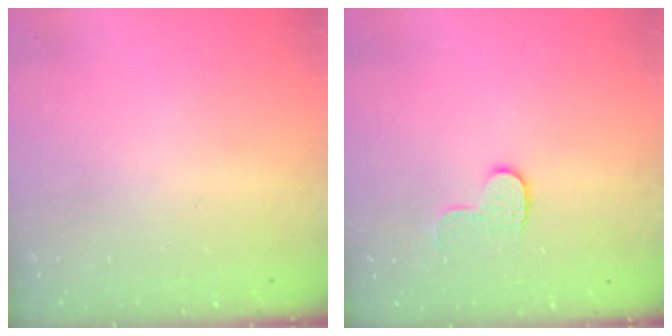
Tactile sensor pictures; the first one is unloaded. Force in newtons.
{"total": 6.8, "press": 6.8, "slide": 0.2}